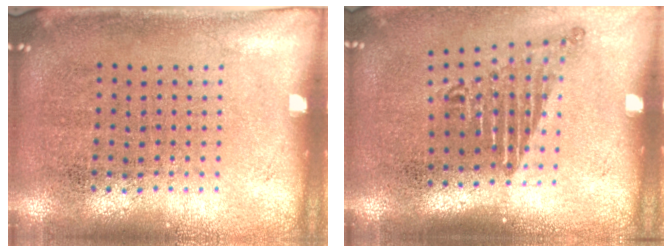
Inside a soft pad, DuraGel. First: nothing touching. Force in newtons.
{"total": 1.6, "press": 1.1, "slide": 1.2}